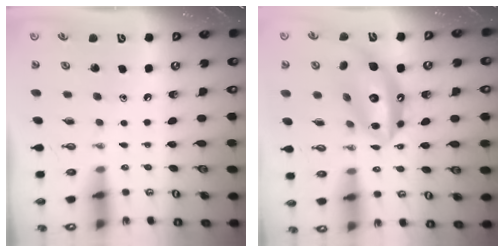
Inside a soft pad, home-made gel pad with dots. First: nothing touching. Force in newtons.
{"total": 16.7, "press": 16.6, "slide": 1.9}